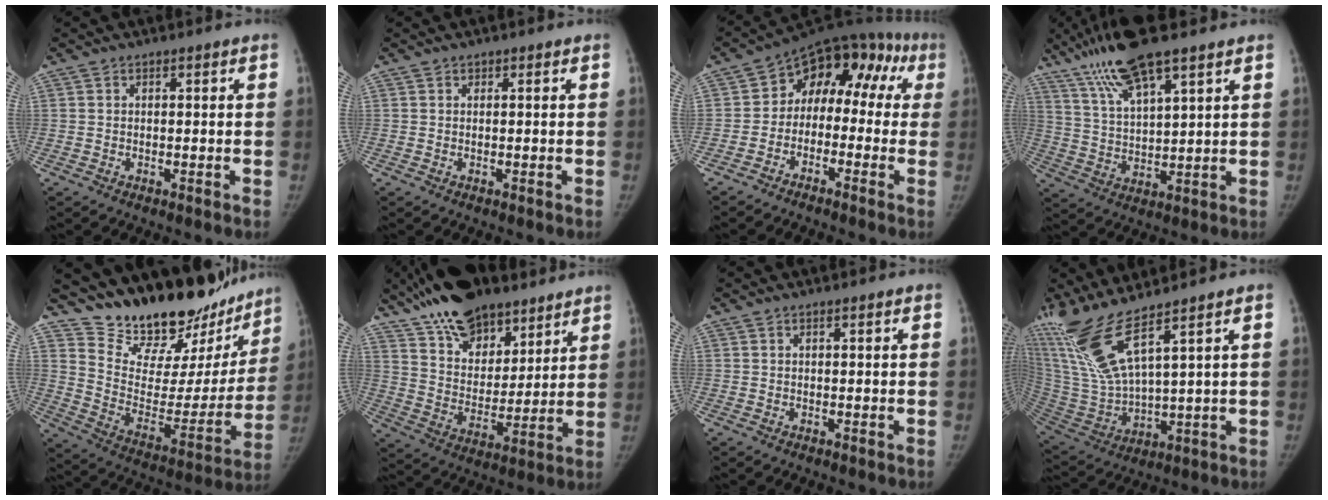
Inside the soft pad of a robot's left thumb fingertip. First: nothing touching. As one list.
[{"total": 0.0}, {"total": 14.6, "force": [0.3, 10.6, 10.1], "torque": [-0.070, 0.073, -0.012]}, {"total": 12.7, "force": [8.8, 1.9, 8.9], "torque": [-0.181, -0.025, 0.178]}, {"total": 27.1, "force": [23.0, 10.1, 10.2], "torque": [-0.115, -0.142, 0.340]}, {"total": 19.8, "force": [14.8, 9.6, 9.0], "torque": [-0.126, -0.051, 0.256]}, {"total": 0.0}, {"total": 15.0, "force": [10.4, 1.2, 10.8], "torque": [-0.244, -0.059, 0.225]}]